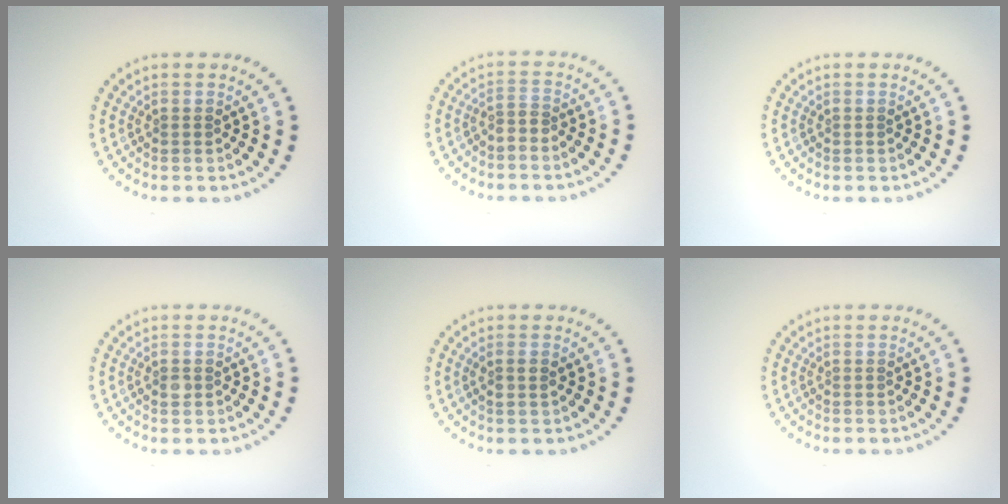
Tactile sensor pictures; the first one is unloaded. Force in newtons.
{"total": 1.0, "press": 0.6, "slide": 0.8}
{"total": 0.0}
{"total": 0.9, "press": 0.9, "slide": 0.0}
{"total": 1.1, "press": 1.0, "slide": 0.3}
{"total": 0.0}